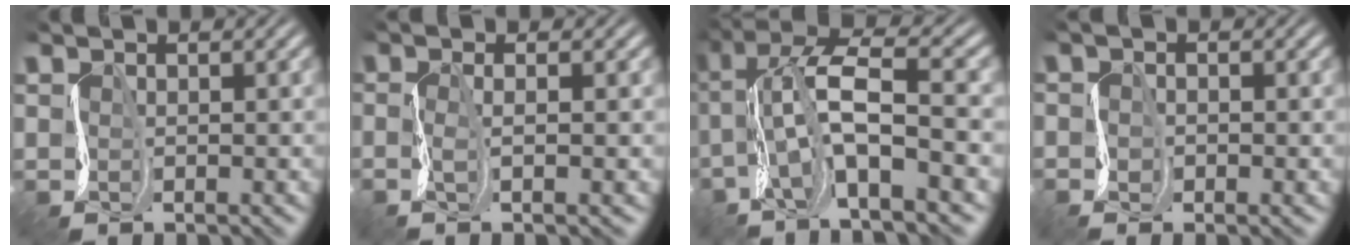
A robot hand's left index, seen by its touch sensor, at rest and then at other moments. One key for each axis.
{"total": 1.9, "fx": -0.9, "fy": 0.0, "fz": 1.6, "tx": -0.020, "ty": -0.010, "tz": -0.034}
{"total": 7.0, "fx": -2.0, "fy": 0.9, "fz": 6.7, "tx": -0.107, "ty": -0.003, "tz": -0.042}
{"total": 1.8, "fx": -0.8, "fy": 1.2, "fz": 1.1, "tx": -0.002, "ty": 0.006, "tz": -0.026}